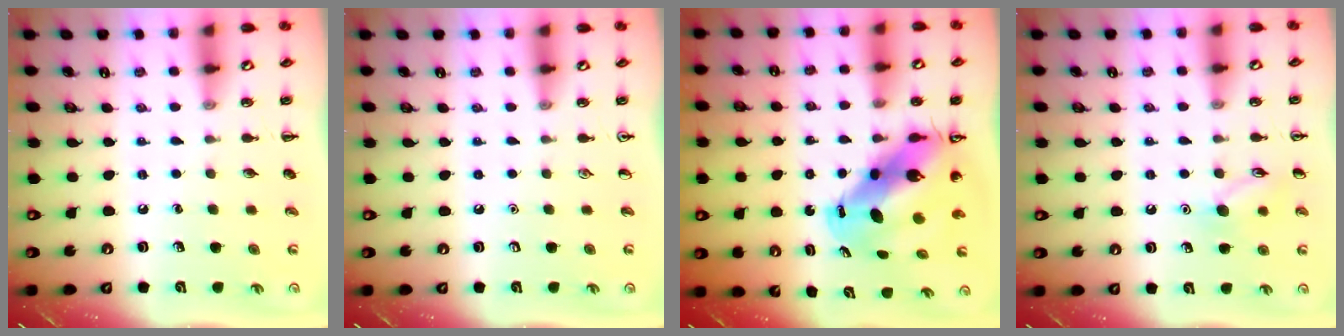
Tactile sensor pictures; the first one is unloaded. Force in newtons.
{"total": 0.0}
{"total": 13.2, "press": 12.7, "slide": 3.6}
{"total": 8.7, "press": 8.7, "slide": 0.6}